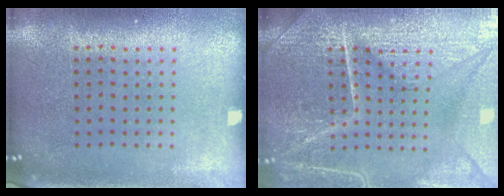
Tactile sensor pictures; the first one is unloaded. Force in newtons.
{"total": 7.0, "press": 6.9, "slide": 0.8}